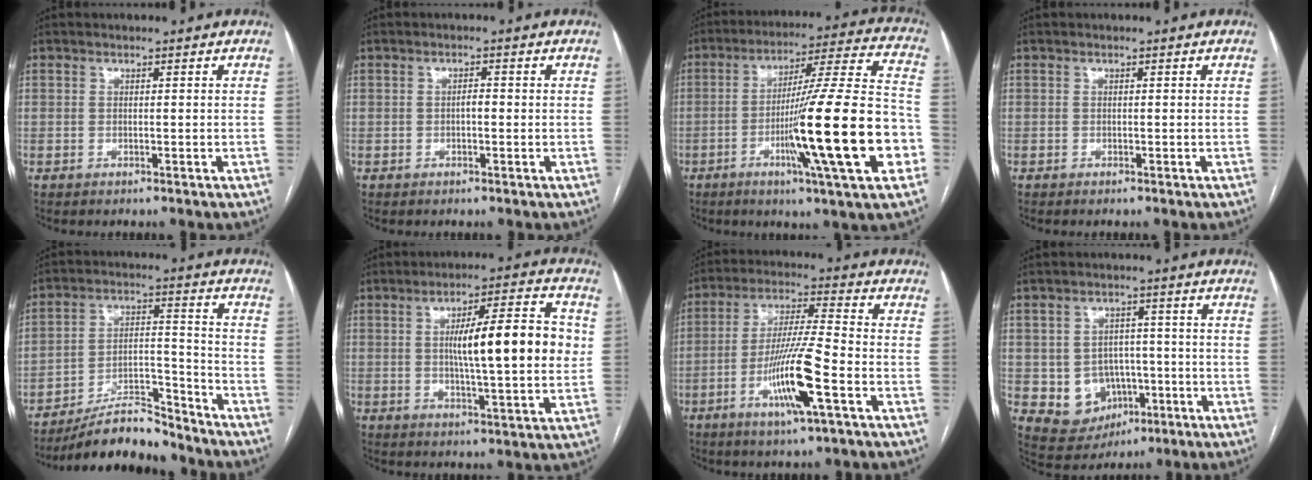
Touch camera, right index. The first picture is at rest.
{"total": 1.2, "force": [-0.2, 0.5, 1.1], "torque": [-0.015, 0.004, -0.005]}
{"total": 22.8, "force": [-6.6, -0.2, 21.8], "torque": [-0.315, -0.010, -0.108]}
{"total": 0.0}
{"total": 11.8, "force": [-10.8, 2.3, 4.1], "torque": [-0.060, 0.021, -0.187]}
{"total": 14.4, "force": [1.4, 2.0, 14.1], "torque": [-0.216, 0.019, 0.019]}
{"total": 12.0, "force": [-4.6, 0.1, 11.1], "torque": [-0.215, -0.008, -0.086]}
{"total": 7.9, "force": [-1.6, 7.0, 3.1], "torque": [-0.053, 0.015, -0.006]}